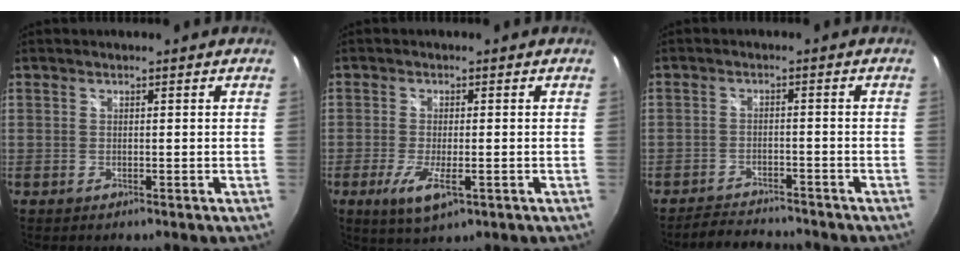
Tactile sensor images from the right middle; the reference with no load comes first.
{"total": 6.3, "force": [-2.6, 1.9, 5.4], "torque": [-0.113, -0.020, -0.043]}
{"total": 6.3, "force": [-6.1, 1.2, 1.1], "torque": [-0.042, 0.002, -0.094]}